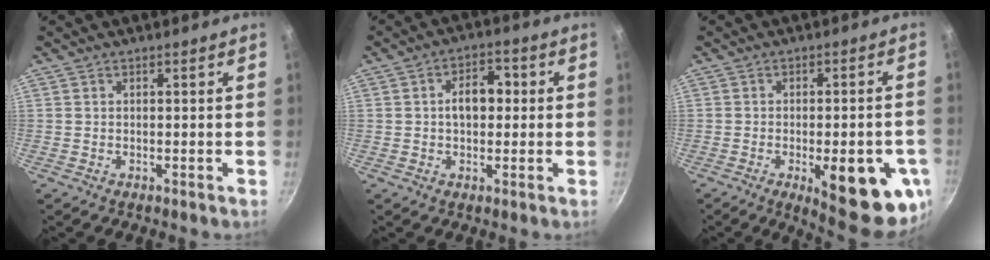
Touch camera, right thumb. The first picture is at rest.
{"total": 6.5, "force": [0.5, 4.2, 4.9], "torque": [-0.060, 0.017, 0.000]}
{"total": 17.3, "force": [-6.1, 6.1, 15.0], "torque": [-0.142, 0.011, -0.062]}